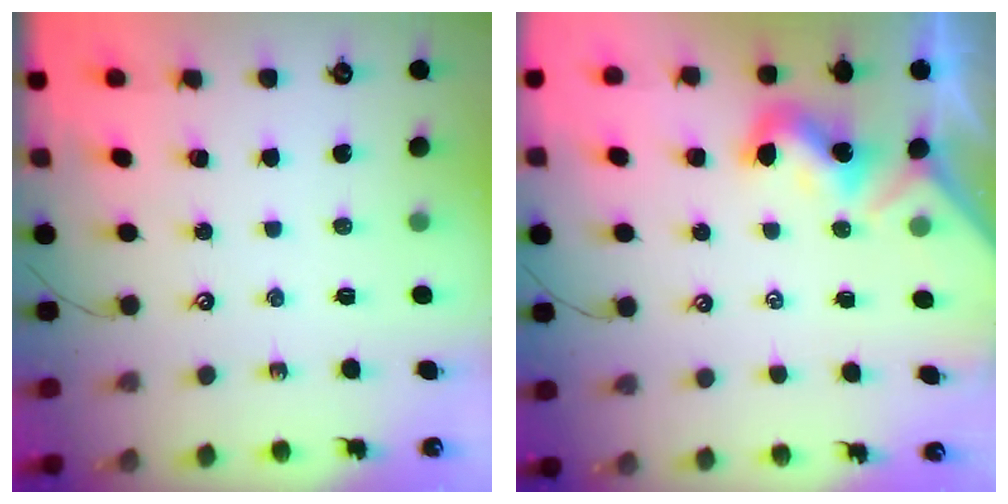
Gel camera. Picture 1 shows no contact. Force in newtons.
{"total": 1.8, "press": 1.8, "slide": 0.1}